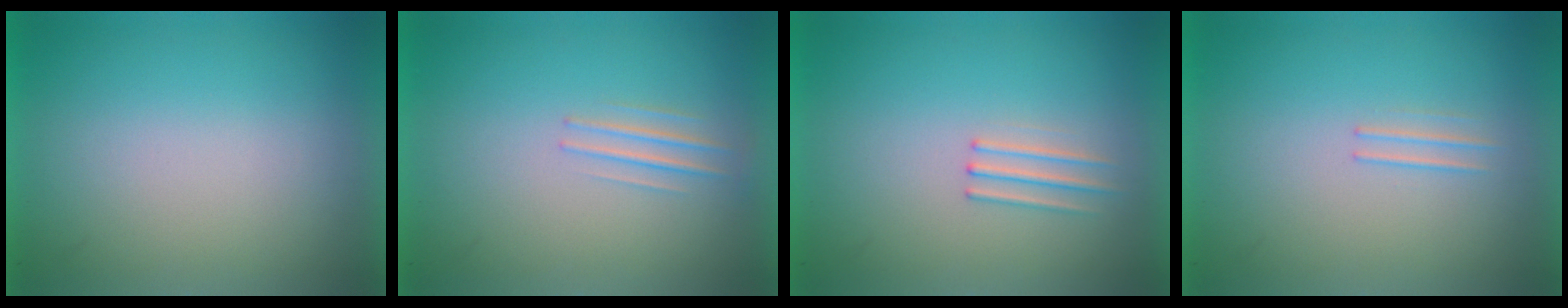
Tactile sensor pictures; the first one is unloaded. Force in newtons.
{"total": 1.3}
{"total": 1.2}
{"total": 1.2}